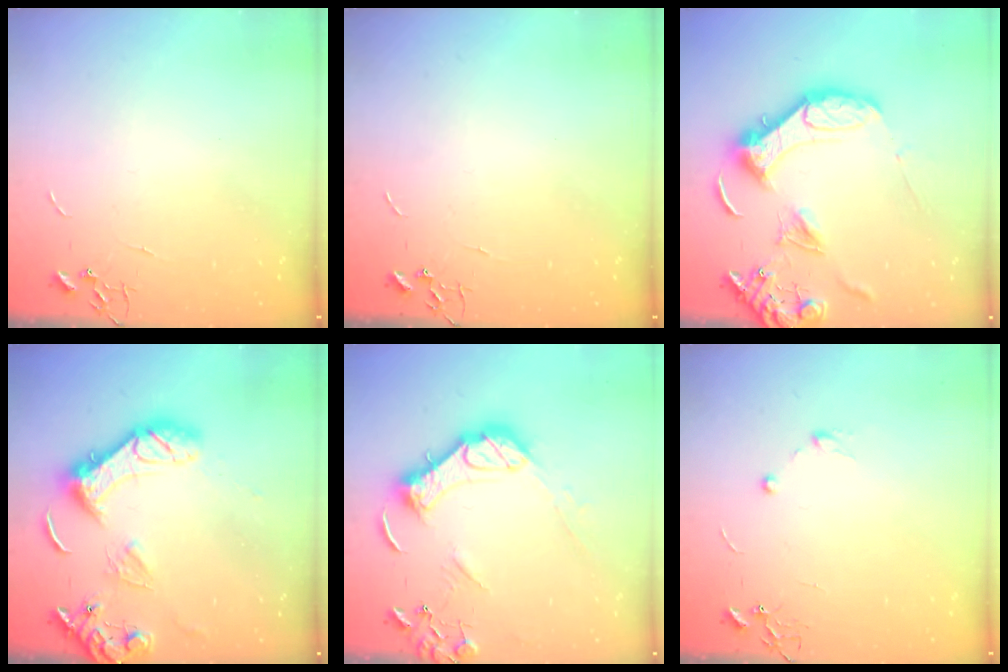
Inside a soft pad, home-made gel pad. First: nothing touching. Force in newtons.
{"total": 0.0}
{"total": 16.4, "press": 16.3, "slide": 1.6}
{"total": 16.2, "press": 16.1, "slide": 1.8}
{"total": 15.7, "press": 15.5, "slide": 2.2}
{"total": 7.3, "press": 7.2, "slide": 1.2}